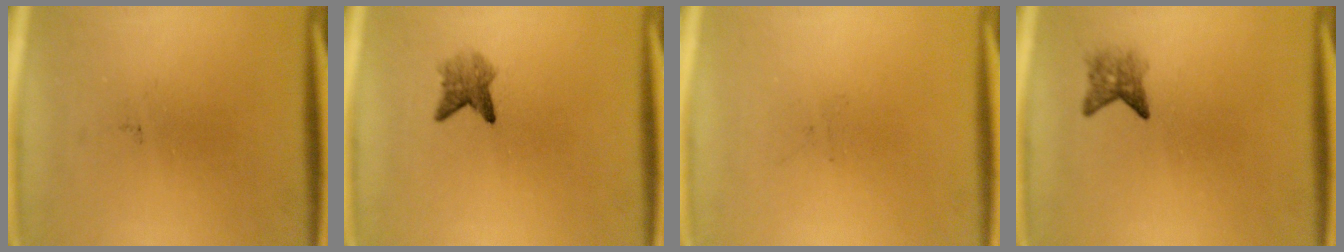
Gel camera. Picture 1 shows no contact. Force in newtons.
{"total": 2.6}
{"total": 0.0}
{"total": 2.2}